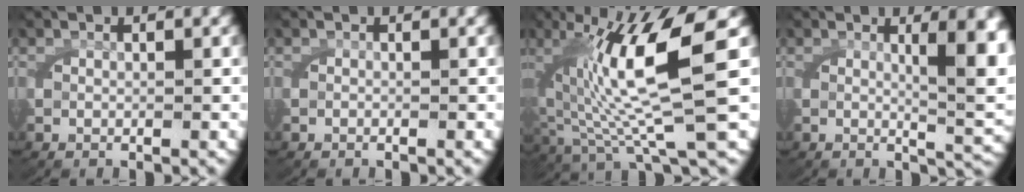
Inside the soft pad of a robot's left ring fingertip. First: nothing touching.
{"total": 0.0}
{"total": 12.0, "force": [1.1, 4.4, 11.1], "torque": [-0.194, -0.003, 0.026]}
{"total": 5.9, "force": [1.1, 1.4, 5.6], "torque": [-0.072, -0.008, 0.023]}